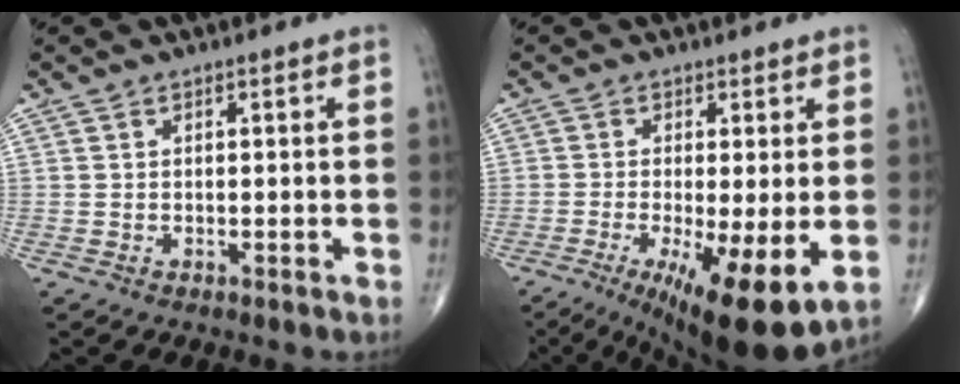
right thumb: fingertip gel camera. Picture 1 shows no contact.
{"total": 13.3, "force": [-3.9, 3.3, 12.3], "torque": [-0.186, -0.022, -0.051]}